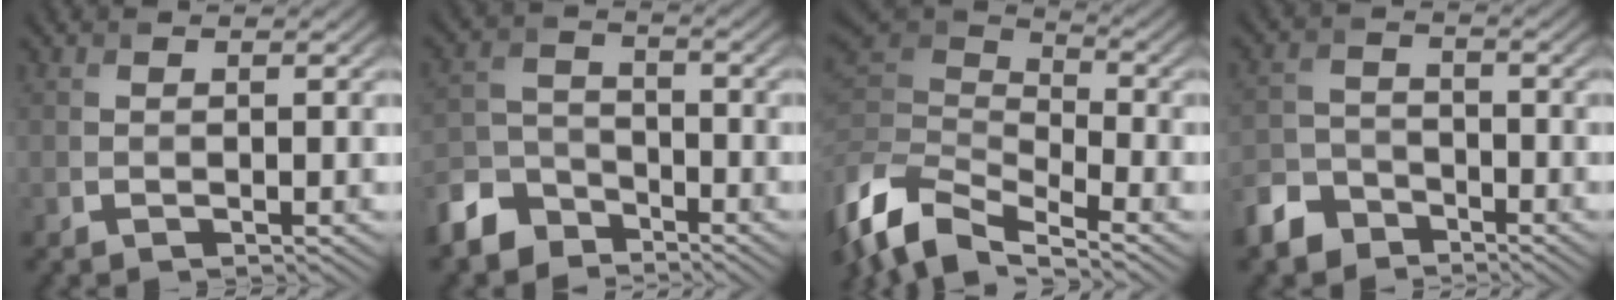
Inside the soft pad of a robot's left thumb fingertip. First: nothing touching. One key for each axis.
{"total": 7.4, "fx": -5.6, "fy": 4.2, "fz": 2.5, "tx": -0.061, "ty": -0.009, "tz": -0.131}
{"total": 10.2, "fx": -4.9, "fy": 5.2, "fz": 7.2, "tx": -0.178, "ty": -0.002, "tz": -0.104}
{"total": 5.7, "fx": -4.3, "fy": 3.3, "fz": 1.9, "tx": -0.048, "ty": -0.003, "tz": -0.099}